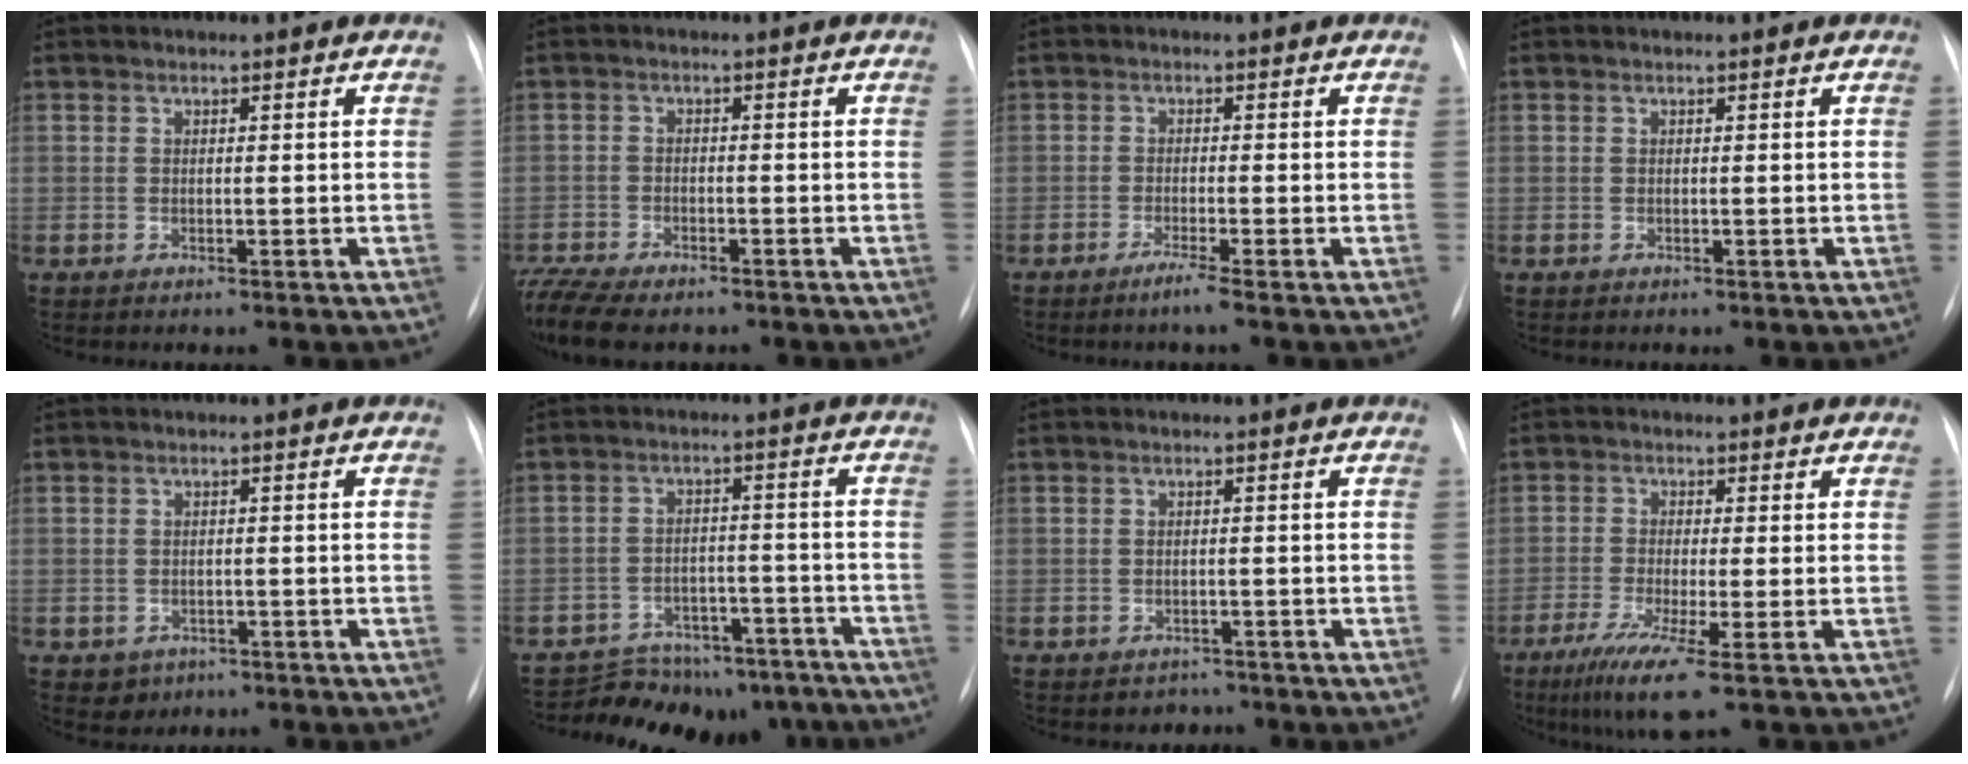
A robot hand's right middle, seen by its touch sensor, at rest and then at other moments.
{"total": 10.8, "force": [-8.8, 3.5, 5.2], "torque": [-0.114, -0.007, -0.141]}
{"total": 2.2, "force": [-1.5, -0.7, 1.4], "torque": [-0.029, -0.006, -0.030]}
{"total": 0.0}
{"total": 2.6, "force": [-1.3, 2.2, 0.4], "torque": [-0.004, 0.008, -0.009]}
{"total": 14.3, "force": [-12.6, 6.2, 2.4], "torque": [-0.020, 0.031, -0.161]}
{"total": 2.0, "force": [-1.5, 1.2, -0.3], "torque": [-0.002, 0.006, -0.020]}
{"total": 6.8, "force": [-3.5, -0.2, 5.8], "torque": [-0.108, -0.026, -0.064]}